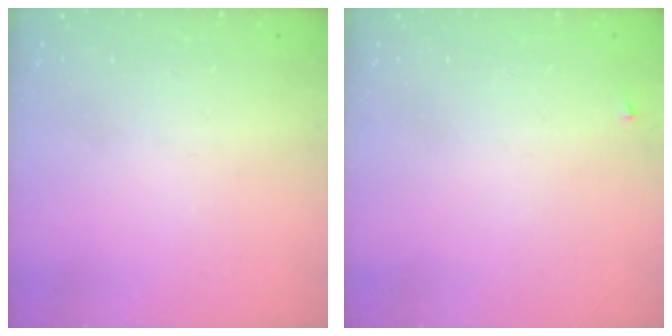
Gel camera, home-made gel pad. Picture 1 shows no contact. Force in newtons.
{"total": 2.3, "press": 2.3, "slide": 0.3}